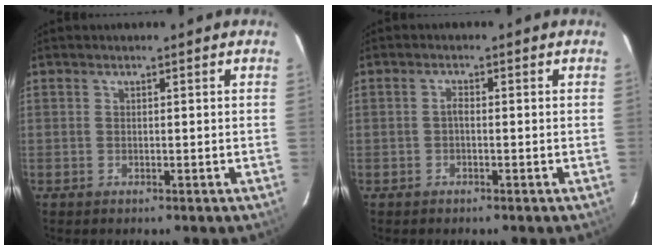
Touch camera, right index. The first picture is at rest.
{"total": 1.0, "force": [-0.4, 0.5, 0.8], "torque": [-0.016, 0.006, -0.008]}